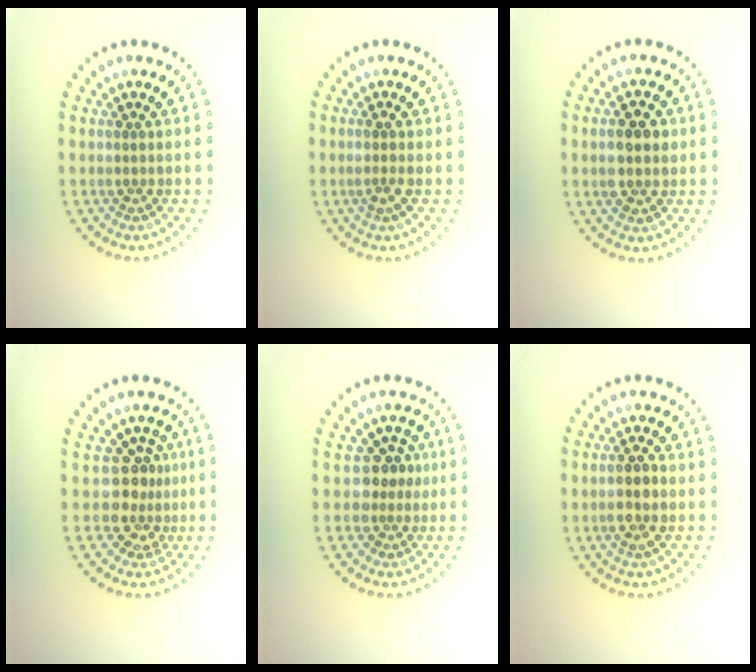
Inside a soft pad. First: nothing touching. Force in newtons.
{"total": 1.4, "press": 1.1, "slide": 0.9}
{"total": 3.8, "press": 3.7, "slide": 0.3}
{"total": 3.2, "press": 2.2, "slide": 2.3}
{"total": 2.7, "press": 2.0, "slide": 1.8}
{"total": 2.2, "press": 2.1, "slide": 0.5}